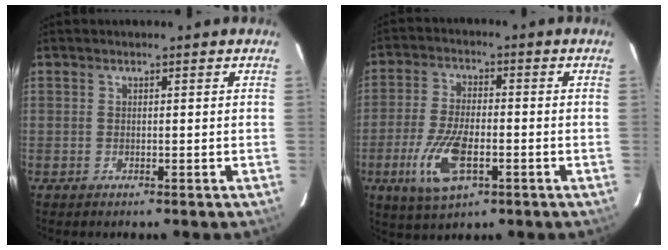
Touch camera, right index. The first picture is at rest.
{"total": 11.3, "force": [-4.2, 4.8, 9.3], "torque": [-0.199, -0.013, -0.074]}